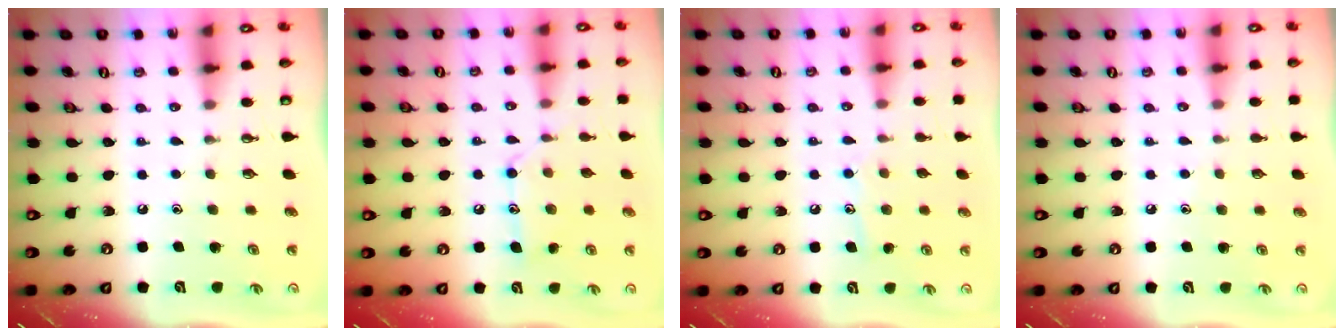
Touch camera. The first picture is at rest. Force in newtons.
{"total": 11.7, "press": 11.6, "slide": 0.6}
{"total": 8.0, "press": 8.0, "slide": 0.5}
{"total": 4.1, "press": 4.1, "slide": 0.4}